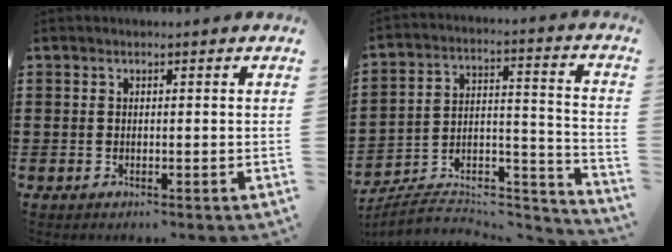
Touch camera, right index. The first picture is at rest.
{"total": 6.8, "force": [-5.9, 2.5, 2.3], "torque": [-0.038, 0.007, -0.115]}